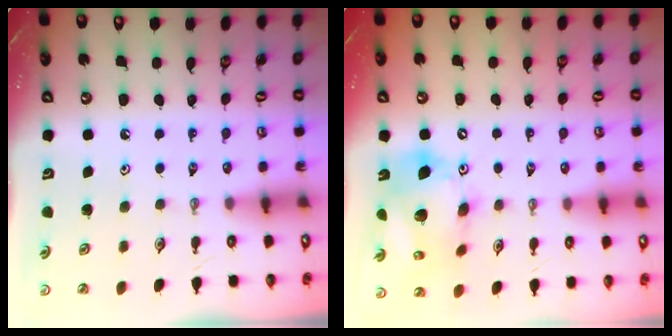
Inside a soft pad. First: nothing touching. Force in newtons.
{"total": 16.9, "press": 16.7, "slide": 2.6}